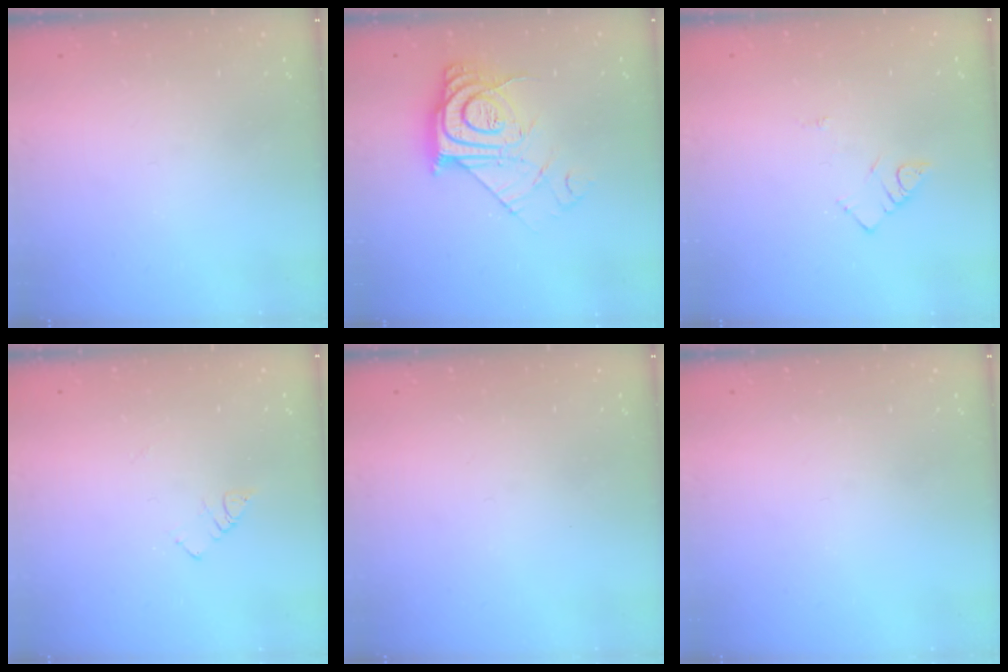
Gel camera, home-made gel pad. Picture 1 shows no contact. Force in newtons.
{"total": 12.3, "press": 12.3, "slide": 1.1}
{"total": 4.3, "press": 4.2, "slide": 0.7}
{"total": 4.0, "press": 4.0, "slide": 0.4}
{"total": 0.0}
{"total": 0.0}